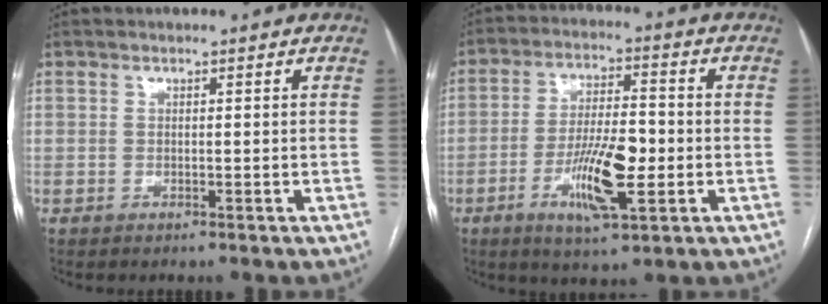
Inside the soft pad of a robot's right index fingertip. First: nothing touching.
{"total": 11.0, "force": [-3.0, 2.5, 10.3], "torque": [-0.192, -0.002, -0.048]}